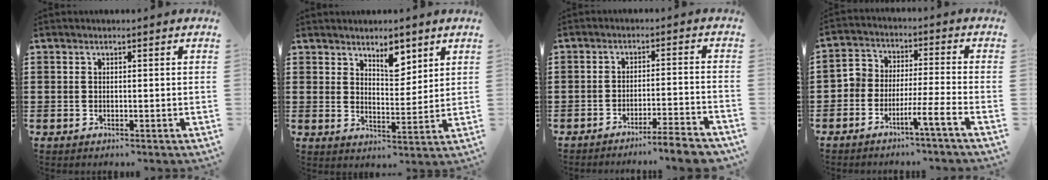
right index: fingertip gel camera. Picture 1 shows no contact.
{"total": 5.5, "force": [3.8, 2.5, 2.9], "torque": [-0.044, -0.007, 0.065]}
{"total": 4.4, "force": [-4.1, -0.4, 1.7], "torque": [-0.028, -0.013, -0.080]}
{"total": 4.5, "force": [-4.2, -0.1, 1.8], "torque": [-0.042, -0.009, -0.085]}